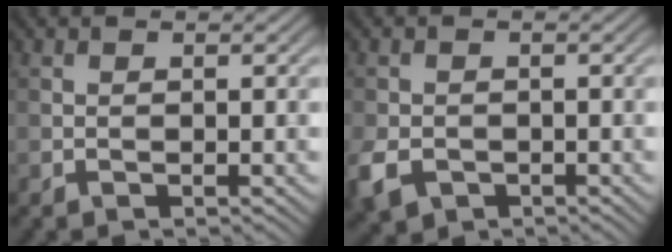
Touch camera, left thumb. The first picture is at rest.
{"total": 4.6, "force": [-1.9, 3.5, 2.4], "torque": [-0.064, -0.015, -0.041]}